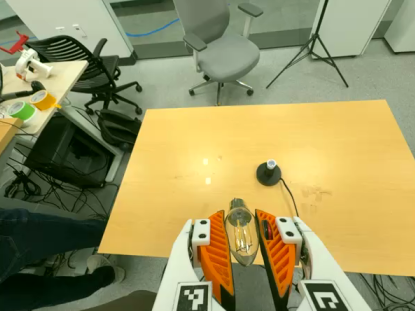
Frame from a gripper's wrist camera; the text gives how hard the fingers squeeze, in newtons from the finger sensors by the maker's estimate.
{"total": 13.8, "left": 14.5, "right": 13.0}